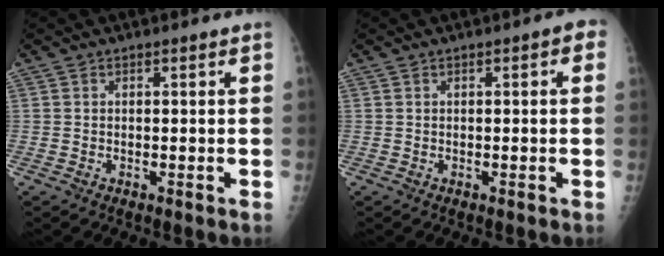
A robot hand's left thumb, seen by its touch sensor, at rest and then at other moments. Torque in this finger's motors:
{"motor_torque": [-0.31, -0.17, 0.18, 0.10, 0.04]}